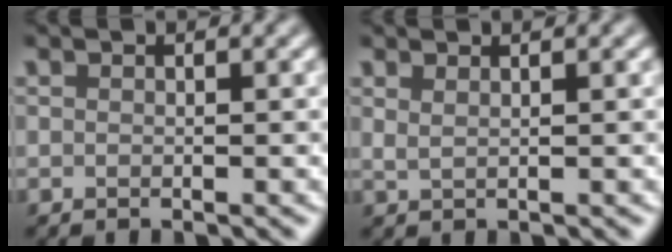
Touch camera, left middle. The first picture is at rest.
{"total": 1.2, "force": [0.8, 0.5, 0.8], "torque": [-0.010, -0.004, 0.008]}